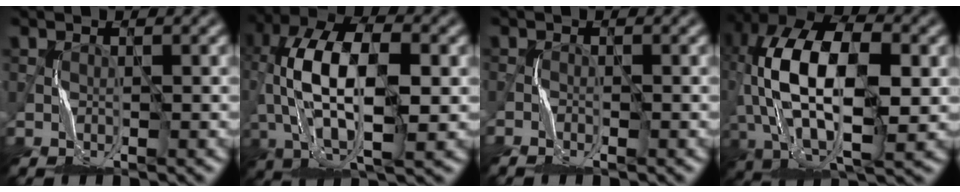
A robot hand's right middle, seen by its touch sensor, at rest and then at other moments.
{"total": 11.6, "force": [0.7, 5.7, 10.1], "torque": [-0.199, 0.009, 0.011]}
{"total": 0.7, "force": [-0.4, -0.2, -0.6], "torque": [0.016, -0.005, -0.008]}
{"total": 14.1, "force": [1.0, 7.6, 11.8], "torque": [-0.231, 0.007, 0.017]}